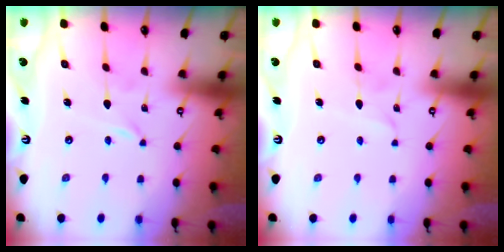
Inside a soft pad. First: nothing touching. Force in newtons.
{"total": 2.5, "press": 2.5, "slide": 0.2}